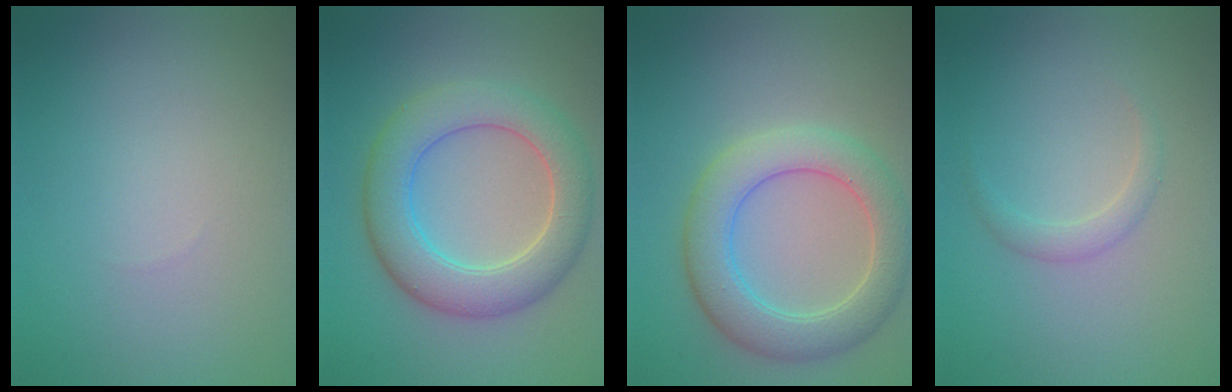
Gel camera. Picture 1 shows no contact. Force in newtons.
{"total": 6.6, "press": 6.6, "slide": 0.4}
{"total": 5.8, "press": 5.8, "slide": 0.5}
{"total": 1.2, "press": 1.2, "slide": 0.0}